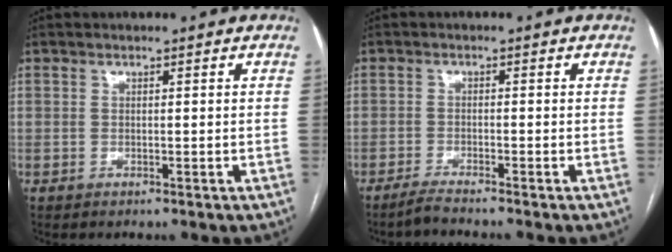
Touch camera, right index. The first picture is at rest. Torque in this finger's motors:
{"motor_torque": [0.17, -0.15, 0.00, 0.01]}